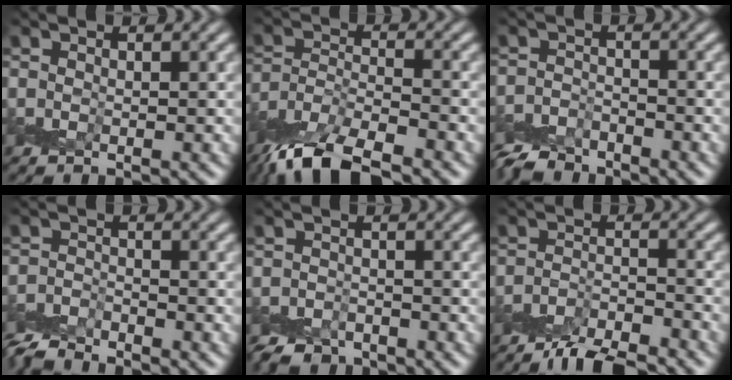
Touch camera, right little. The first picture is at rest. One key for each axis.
{"total": 8.2, "fx": -6.8, "fy": 1.9, "fz": 4.1, "tx": -0.077, "ty": -0.009, "tz": -0.133}
{"total": 3.3, "fx": -3.2, "fy": 0.8, "fz": 0.1, "tx": 0.001, "ty": -0.001, "tz": -0.069}
{"total": 3.0, "fx": -3.0, "fy": 0.2, "fz": 0.0, "tx": -0.001, "ty": -0.006, "tz": -0.070}
{"total": 2.6, "fx": -2.4, "fy": 0.9, "fz": 0.1, "tx": 0.005, "ty": -0.003, "tz": -0.050}
{"total": 5.7, "fx": -5.3, "fy": 0.6, "fz": 2.2, "tx": -0.036, "ty": -0.006, "tz": -0.094}